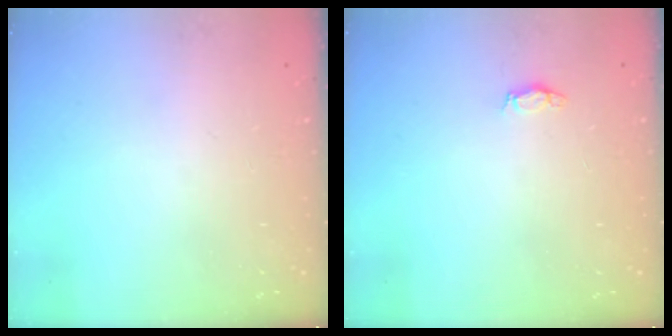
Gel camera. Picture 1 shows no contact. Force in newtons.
{"total": 2.8, "press": 2.8, "slide": 0.4}